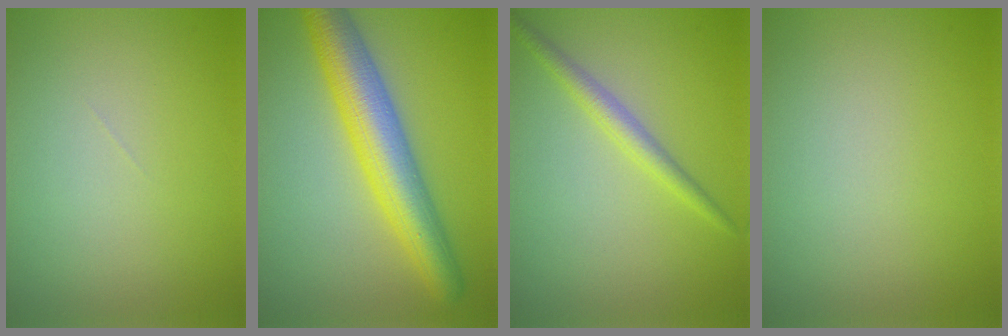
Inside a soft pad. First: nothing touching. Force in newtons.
{"total": 7.4, "press": 7.4, "slide": 0.1}
{"total": 2.1, "press": 2.1, "slide": 0.1}
{"total": 0.0}